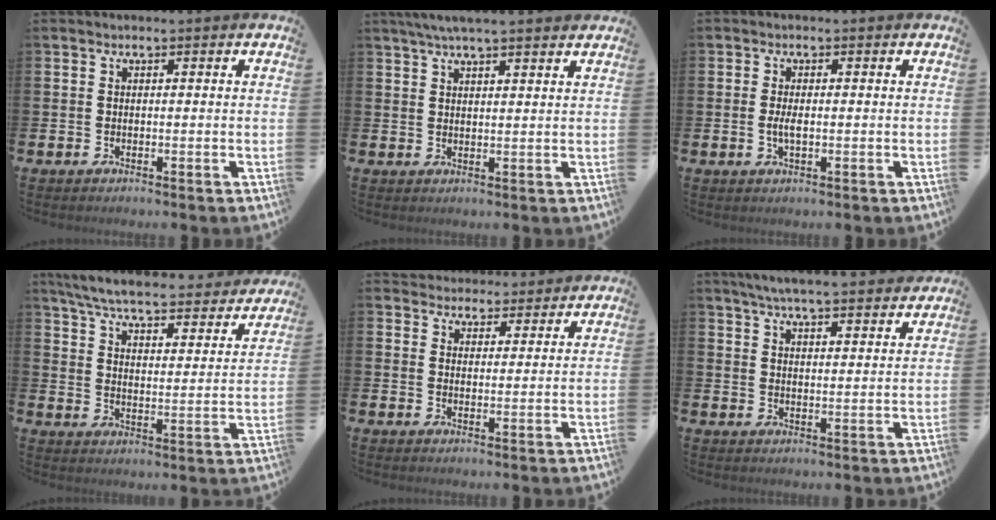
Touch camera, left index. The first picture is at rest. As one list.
[{"total": 4.3, "force": [3.8, 0.2, 2.0], "torque": [-0.041, -0.007, 0.067]}, {"total": 2.0, "force": [-0.2, 0.7, 1.8], "torque": [-0.029, -0.001, -0.005]}, {"total": 6.6, "force": [6.1, 0.7, 2.5], "torque": [-0.077, -0.043, 0.101]}, {"total": 3.8, "force": [3.7, 1.0, -0.4], "torque": [-0.001, -0.024, 0.066]}, {"total": 5.9, "force": [5.7, 0.1, 1.6], "torque": [-0.039, -0.031, 0.101]}]